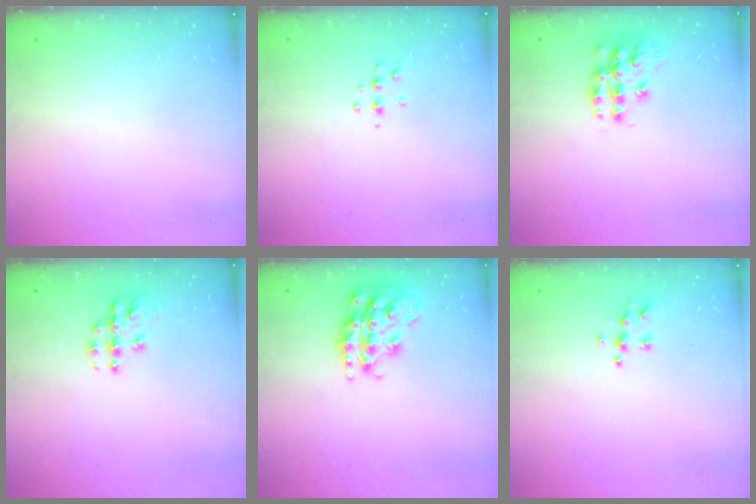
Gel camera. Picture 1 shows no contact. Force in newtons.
{"total": 5.2, "press": 5.0, "slide": 1.1}
{"total": 13.3, "press": 13.3, "slide": 0.9}
{"total": 9.2, "press": 9.2, "slide": 0.5}
{"total": 18.3, "press": 18.3, "slide": 1.0}
{"total": 6.2, "press": 6.2, "slide": 0.2}